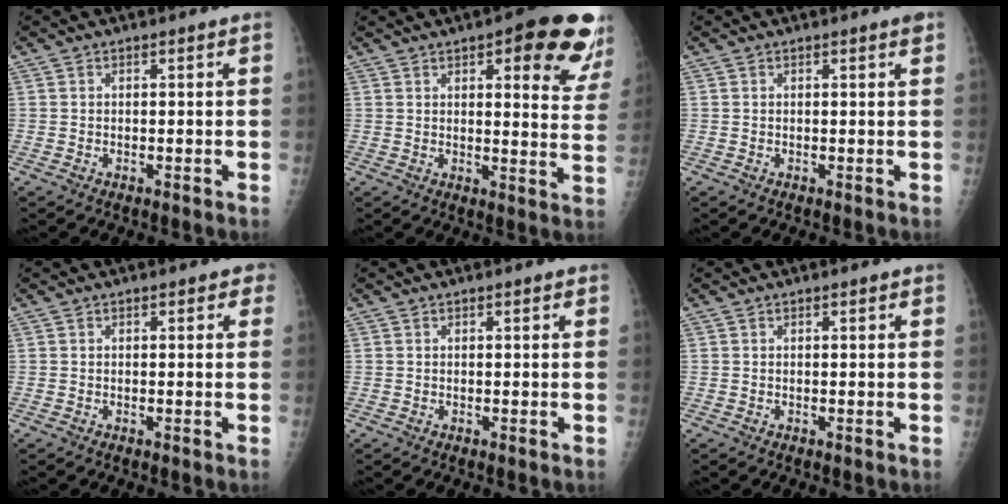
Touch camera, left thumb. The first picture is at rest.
{"total": 17.7, "force": [9.4, 5.5, 13.9], "torque": [-0.130, -0.040, 0.105]}
{"total": 1.0, "force": [0.6, 0.1, 0.8], "torque": [-0.011, -0.002, 0.007]}
{"total": 2.0, "force": [0.9, 1.1, 1.4], "torque": [-0.002, 0.001, 0.009]}
{"total": 1.0, "force": [0.6, 0.3, 0.7], "torque": [-0.010, 0.000, 0.007]}
{"total": 0.8, "force": [0.5, 0.2, 0.6], "torque": [-0.008, 0.000, 0.006]}